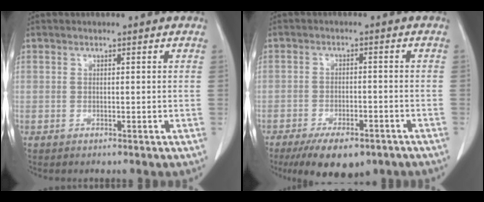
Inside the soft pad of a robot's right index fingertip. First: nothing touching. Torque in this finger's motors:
{"motor_torque": [1.07, -1.07, 0.76, 0.19]}